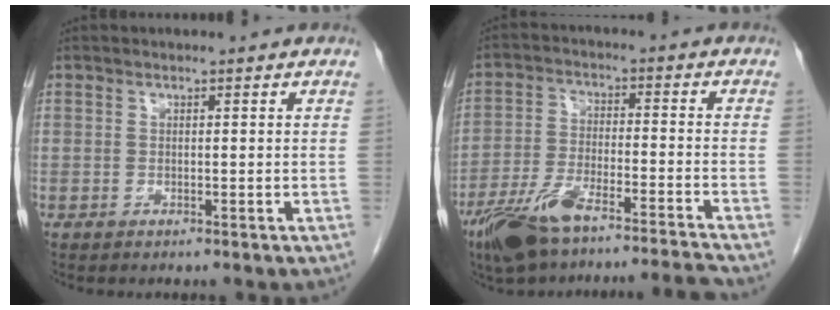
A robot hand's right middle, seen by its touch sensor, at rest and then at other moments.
{"total": 12.9, "force": [-10.7, 0.3, 7.2], "torque": [-0.133, -0.006, -0.185]}